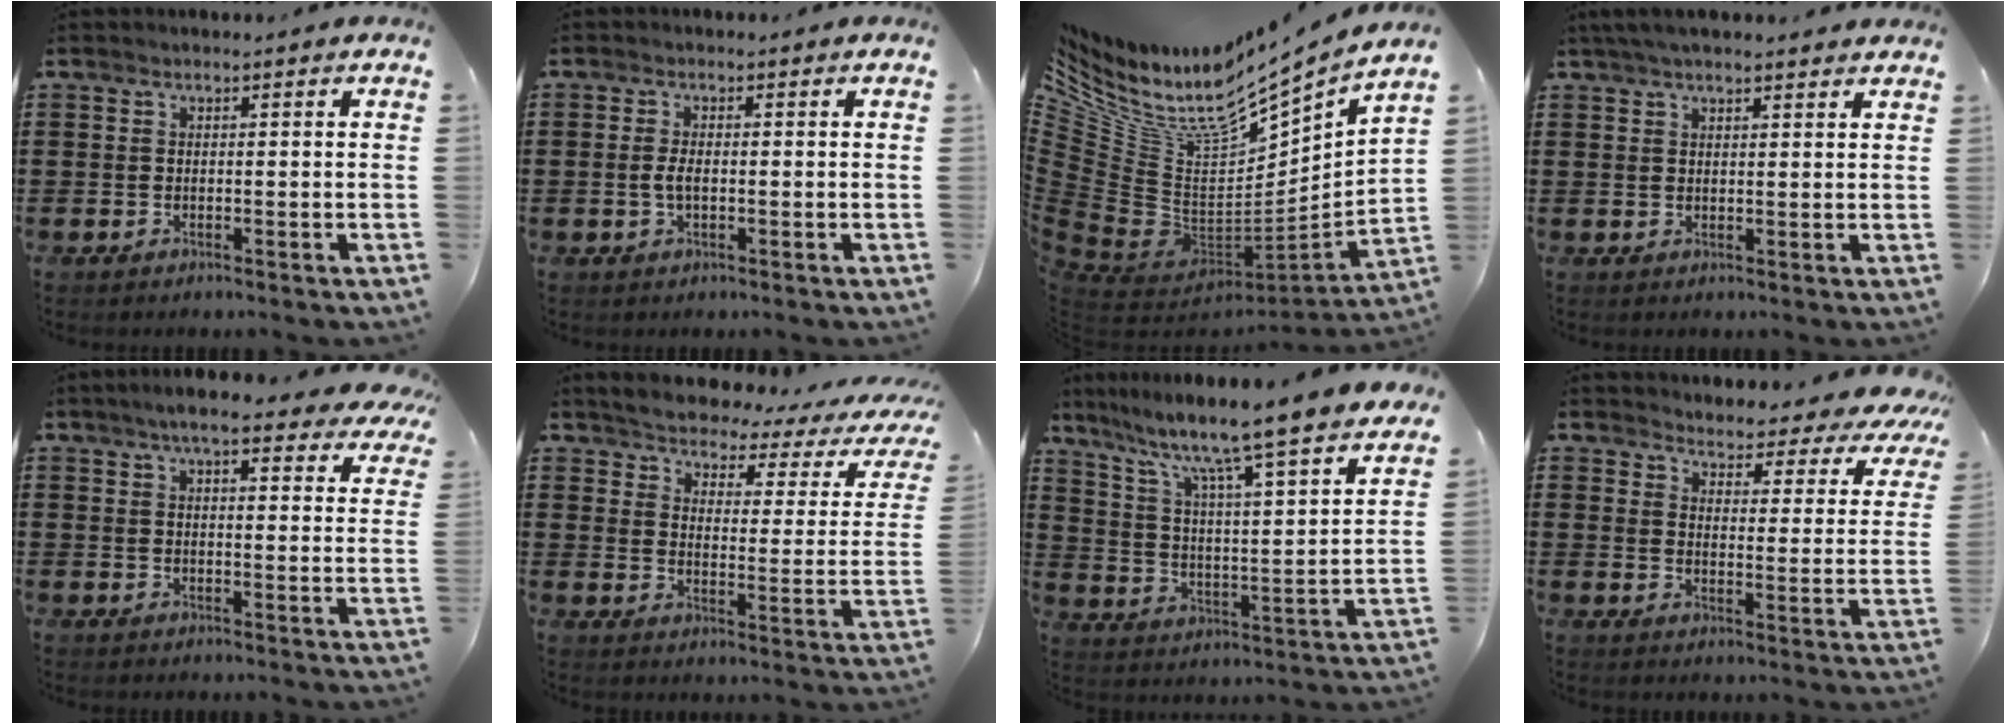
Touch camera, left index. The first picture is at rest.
{"total": 2.1, "force": [-0.5, 0.7, 2.0], "torque": [-0.052, -0.006, -0.013]}
{"total": 11.8, "force": [7.6, 4.5, 7.9], "torque": [-0.195, -0.069, 0.118]}
{"total": 2.7, "force": [2.4, 0.1, 1.3], "torque": [-0.030, 0.002, 0.044]}
{"total": 7.0, "force": [5.8, 1.0, 3.7], "torque": [-0.072, -0.015, 0.102]}
{"total": 2.4, "force": [2.3, -0.3, 0.6], "torque": [-0.034, -0.030, 0.029]}
{"total": 8.7, "force": [7.3, -0.9, 4.6], "torque": [-0.120, -0.066, 0.113]}
{"total": 3.6, "force": [3.5, -0.1, 0.8], "torque": [-0.023, -0.045, 0.049]}